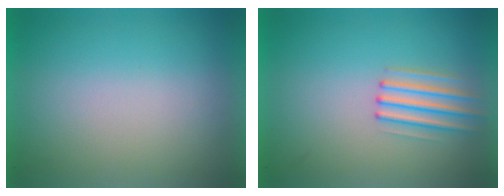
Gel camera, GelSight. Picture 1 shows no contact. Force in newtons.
{"total": 2.2}